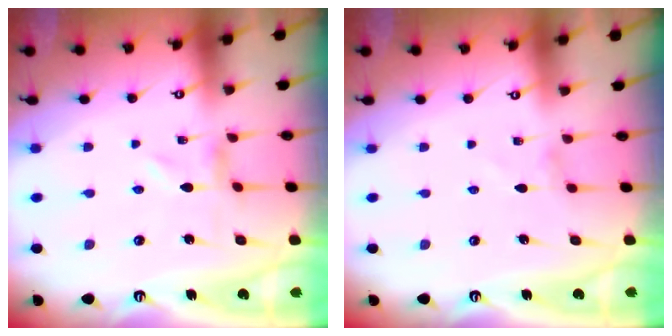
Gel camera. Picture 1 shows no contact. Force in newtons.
{"total": 0.0}